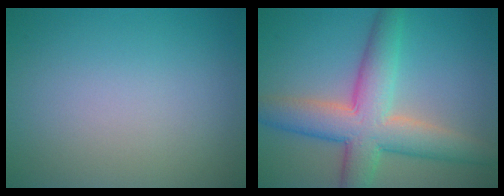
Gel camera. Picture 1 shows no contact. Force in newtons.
{"total": 8.0, "press": 8.0, "slide": 0.3}